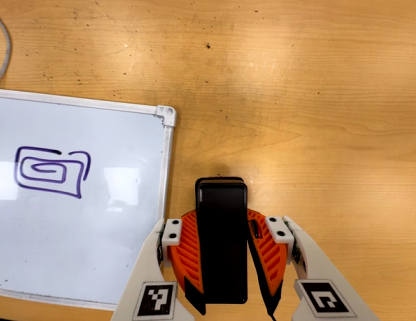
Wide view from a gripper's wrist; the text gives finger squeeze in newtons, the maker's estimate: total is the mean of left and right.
{"total": 8.1, "left": 6.2, "right": 9.9}